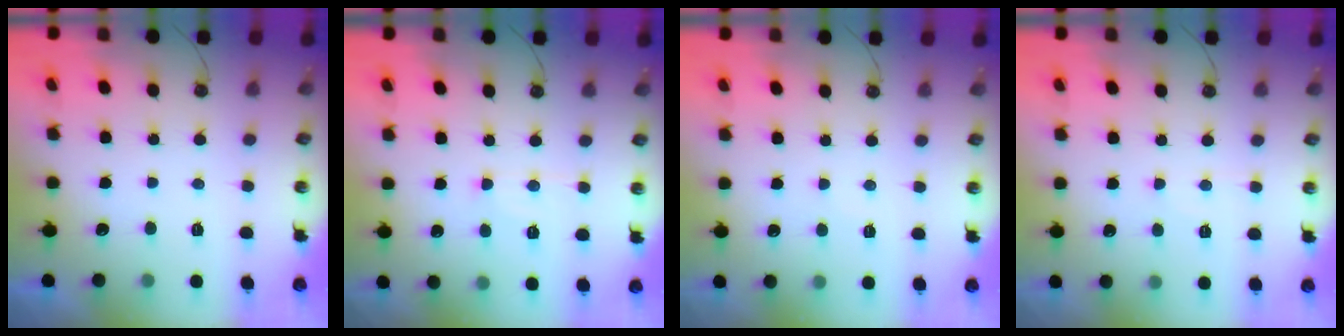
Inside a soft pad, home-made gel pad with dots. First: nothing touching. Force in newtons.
{"total": 7.2, "press": 7.1, "slide": 0.6}
{"total": 4.1, "press": 4.1, "slide": 0.6}
{"total": 6.1, "press": 6.0, "slide": 0.9}